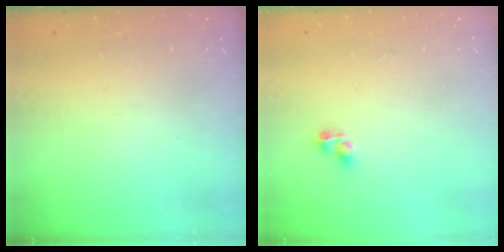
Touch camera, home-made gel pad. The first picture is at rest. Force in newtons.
{"total": 2.8, "press": 2.6, "slide": 1.1}